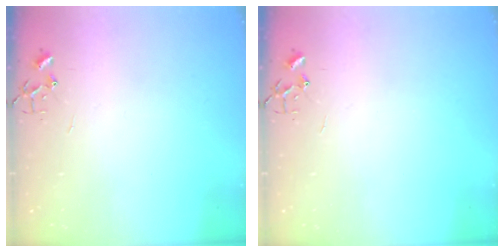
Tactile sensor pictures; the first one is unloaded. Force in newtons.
{"total": 0.0}